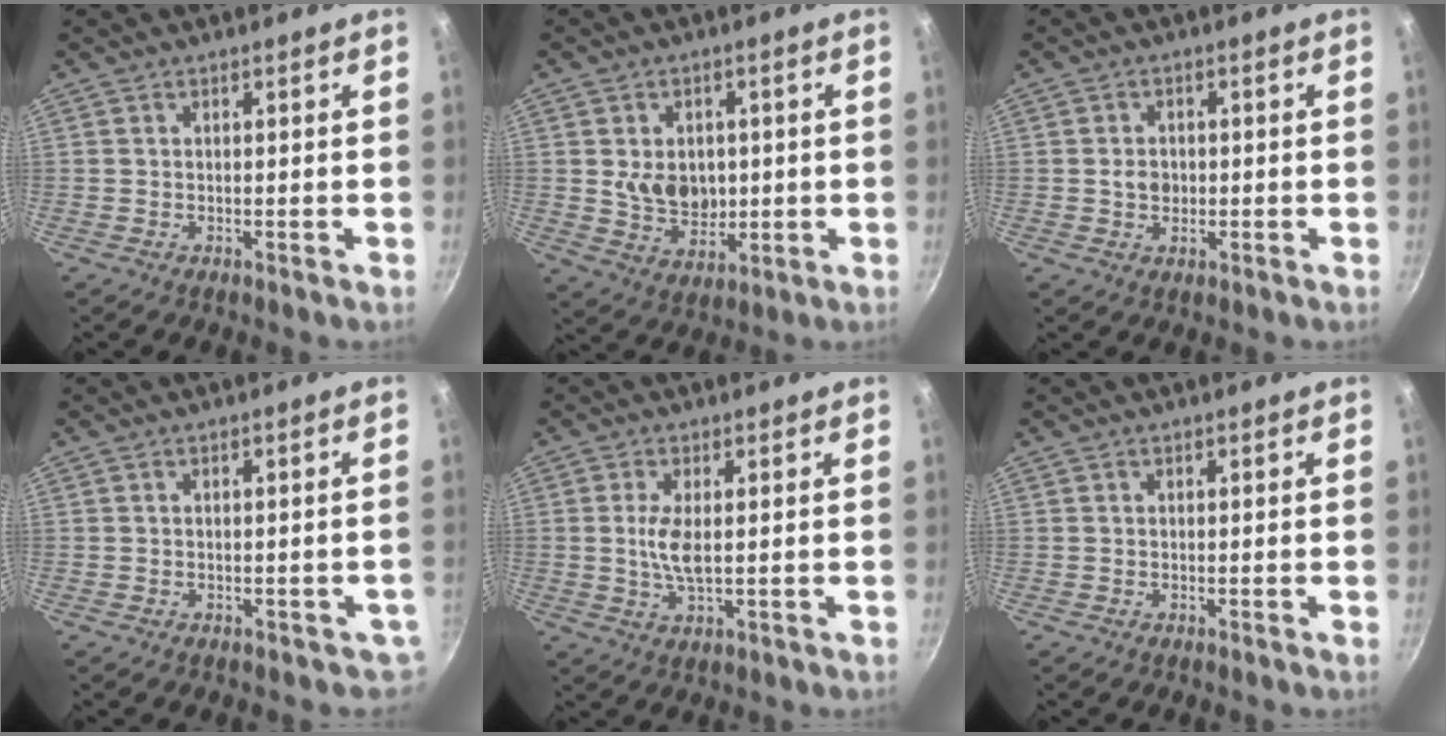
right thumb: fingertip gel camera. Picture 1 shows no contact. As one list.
[{"total": 8.8, "force": [0.5, 6.9, 5.6], "torque": [-0.068, -0.016, 0.017]}, {"total": 3.1, "force": [-0.3, 2.5, 1.9], "torque": [-0.020, 0.004, -0.006]}, {"total": 1.9, "force": [-0.8, 1.5, 0.8], "torque": [0.006, 0.015, 0.003]}, {"total": 5.0, "force": [0.4, 1.7, 4.7], "torque": [-0.102, -0.003, 0.008]}, {"total": 0.0}]